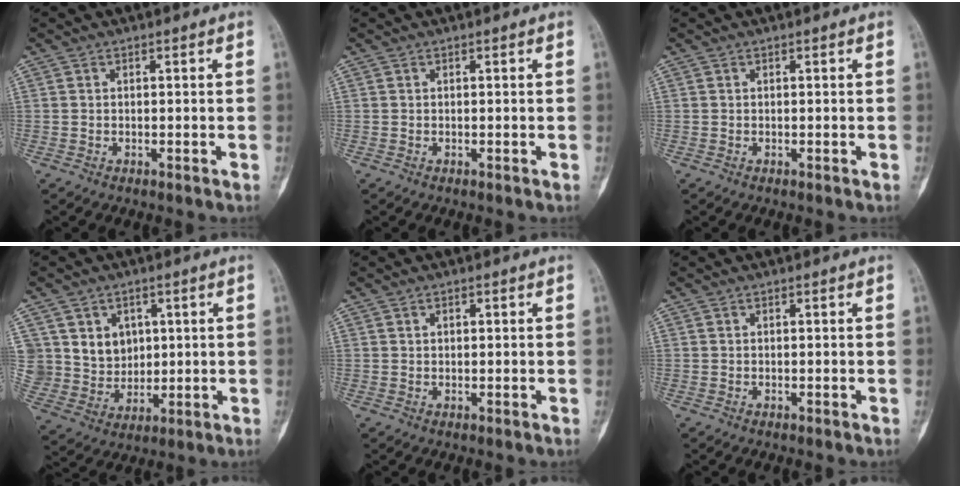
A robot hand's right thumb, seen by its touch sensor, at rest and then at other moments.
{"total": 0.0}
{"total": 0.0}
{"total": 10.4, "force": [3.4, 9.3, 3.2], "torque": [-0.020, -0.011, 0.074]}
{"total": 0.8, "force": [0.4, 0.5, 0.5], "torque": [-0.004, 0.000, 0.005]}
{"total": 0.0}